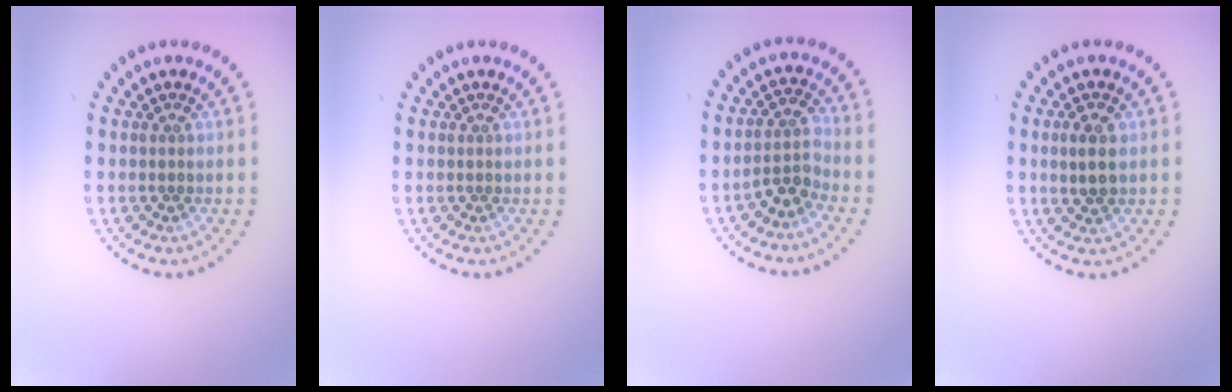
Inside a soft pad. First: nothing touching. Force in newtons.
{"total": 0.0}
{"total": 2.5, "press": 1.9, "slide": 1.6}
{"total": 2.4, "press": 2.3, "slide": 0.4}